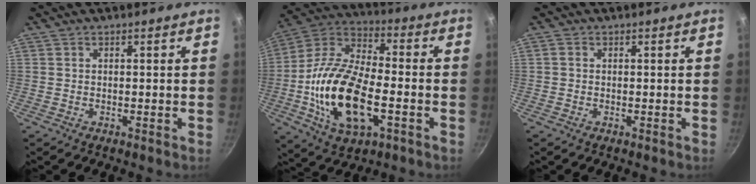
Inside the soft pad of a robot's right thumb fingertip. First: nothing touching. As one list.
[{"total": 21.2, "force": [-4.7, 10.5, 17.8], "torque": [-0.337, 0.027, -0.097]}, {"total": 0.6, "force": [0.0, 0.6, 0.3], "torque": [-0.004, 0.003, -0.001]}]